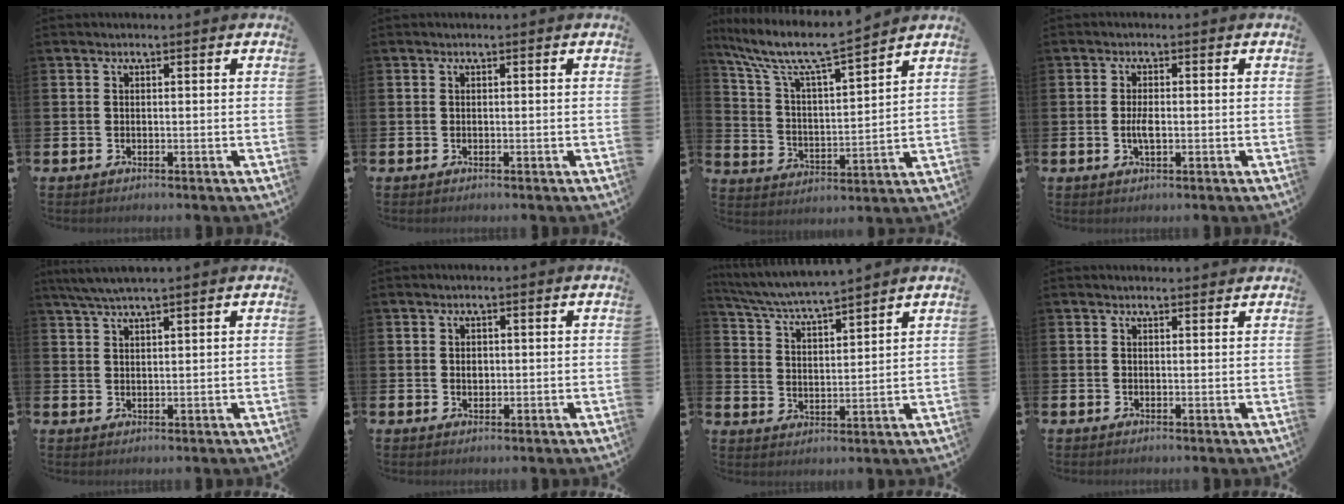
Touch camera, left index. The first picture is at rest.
{"total": 0.0}
{"total": 8.9, "force": [8.0, 0.6, 3.8], "torque": [-0.109, -0.052, 0.132]}
{"total": 2.5, "force": [-0.2, 0.9, 2.3], "torque": [-0.038, -0.002, -0.006]}
{"total": 3.5, "force": [3.1, 0.0, 1.6], "torque": [-0.041, -0.002, 0.058]}
{"total": 1.3, "force": [0.2, 1.0, 0.8], "torque": [0.005, 0.000, -0.002]}
{"total": 6.8, "force": [6.5, 0.2, 2.0], "torque": [-0.069, -0.052, 0.108]}
{"total": 1.1, "force": [1.1, 0.2, 0.2], "torque": [0.008, -0.003, 0.018]}